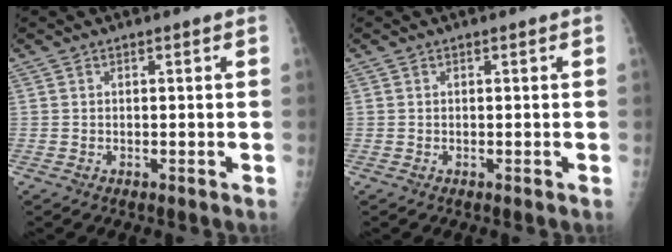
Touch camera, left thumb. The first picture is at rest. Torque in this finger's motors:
{"motor_torque": [0.06, 0.06, 0.00, 0.00, 0.00]}